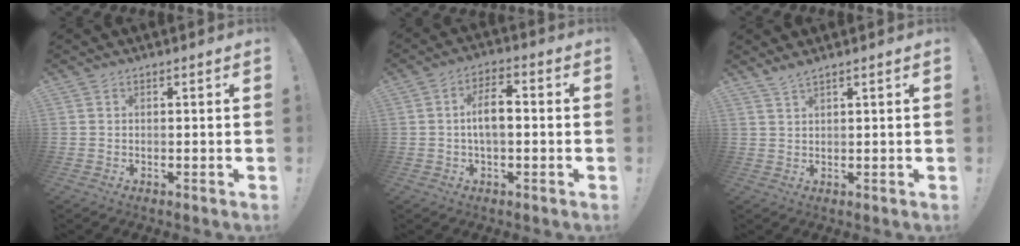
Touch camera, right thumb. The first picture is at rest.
{"total": 7.8, "force": [-0.1, 3.5, 6.9], "torque": [-0.119, 0.007, -0.005]}
{"total": 2.0, "force": [1.7, 0.0, 1.2], "torque": [-0.030, -0.006, 0.031]}